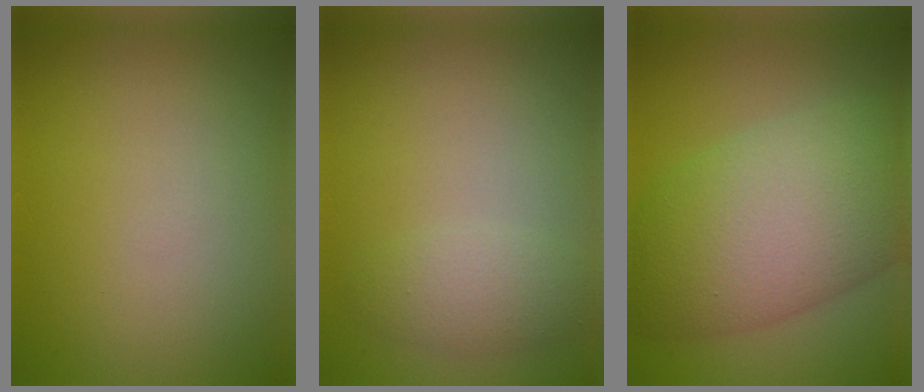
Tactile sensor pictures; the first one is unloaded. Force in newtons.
{"total": 2.1, "press": 2.1, "slide": 0.1}
{"total": 11.0, "press": 11.0, "slide": 0.3}